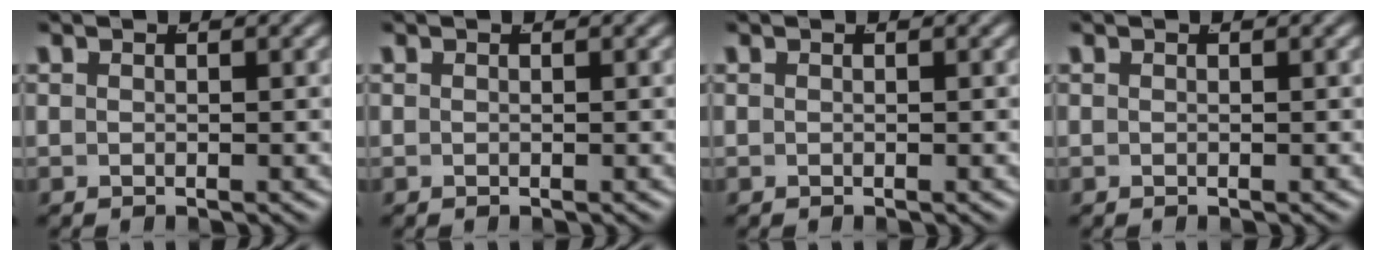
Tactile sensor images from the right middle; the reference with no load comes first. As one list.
[{"total": 0.0}, {"total": 0.0}, {"total": 0.0}]